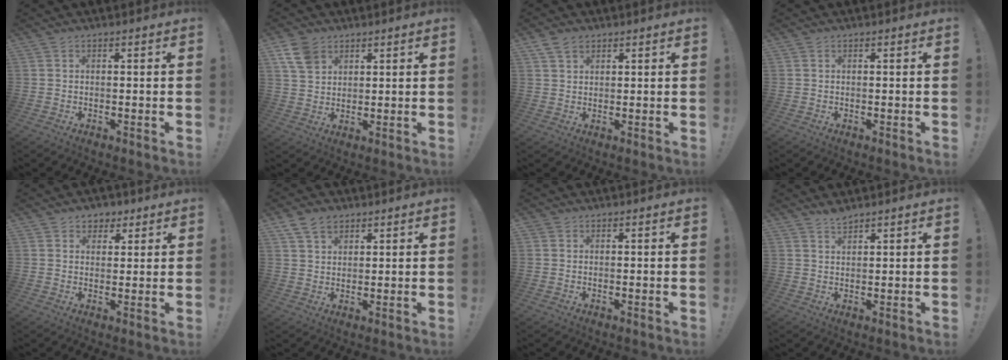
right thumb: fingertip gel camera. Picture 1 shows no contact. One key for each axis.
{"total": 8.0, "fx": 4.7, "fy": 5.3, "fz": 3.8, "tx": -0.070, "ty": -0.017, "tz": 0.092}
{"total": 4.0, "fx": 2.5, "fy": 2.5, "fz": 1.8, "tx": -0.028, "ty": -0.007, "tz": 0.045}
{"total": 0.0}
{"total": 4.6, "fx": 2.6, "fy": 3.7, "fz": 0.7, "tx": 0.000, "ty": -0.014, "tz": 0.049}
{"total": 6.2, "fx": 4.0, "fy": 4.0, "fz": 2.4, "tx": -0.039, "ty": -0.015, "tz": 0.077}
{"total": 0.8, "fx": 0.5, "fy": 0.6, "fz": 0.1, "tx": 0.002, "ty": 0.000, "tz": 0.009}
{"total": 2.7, "fx": 2.5, "fy": 0.5, "fz": 0.8, "tx": -0.006, "ty": -0.016, "tz": 0.042}